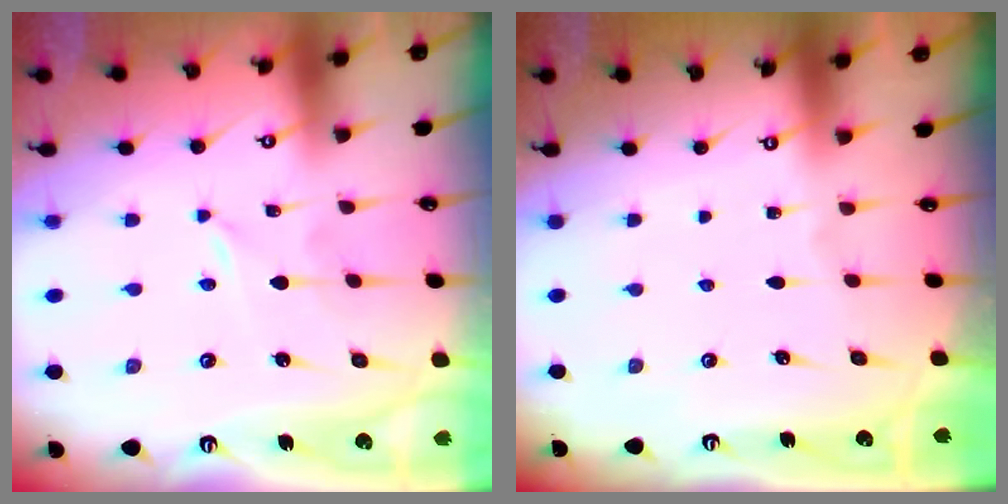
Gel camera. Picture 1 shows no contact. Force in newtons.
{"total": 0.0}